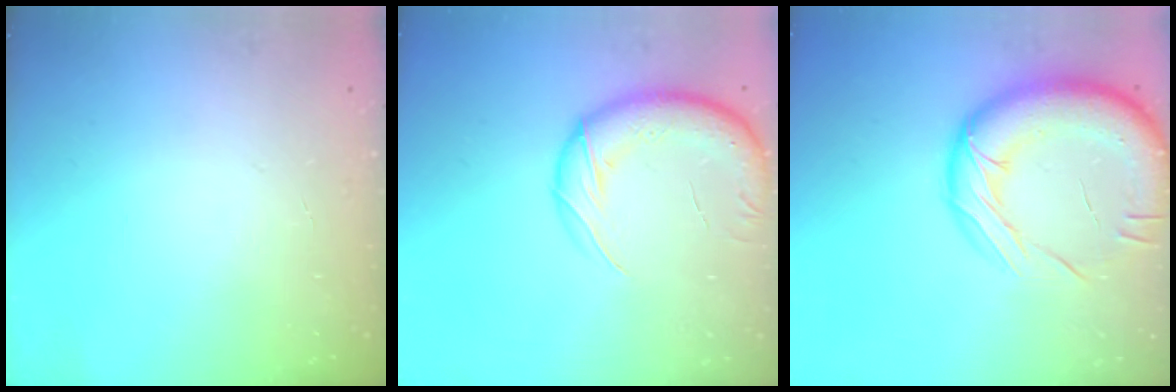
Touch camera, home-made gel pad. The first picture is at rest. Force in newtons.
{"total": 16.6, "press": 16.0, "slide": 4.1}
{"total": 21.8, "press": 21.6, "slide": 2.8}